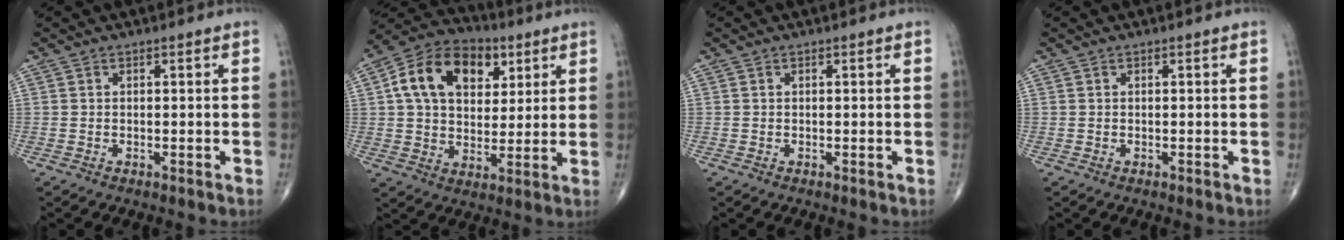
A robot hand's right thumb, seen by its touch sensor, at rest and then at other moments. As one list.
[{"total": 17.0, "force": [5.7, 11.6, 11.1], "torque": [-0.162, 0.001, 0.093]}, {"total": 0.0}, {"total": 0.0}]